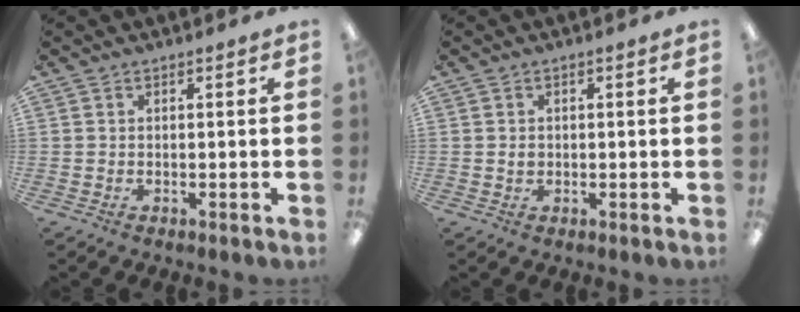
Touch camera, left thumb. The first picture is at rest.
{"total": 1.2, "force": [0.0, 0.9, 0.8], "torque": [-0.015, 0.004, -0.001]}